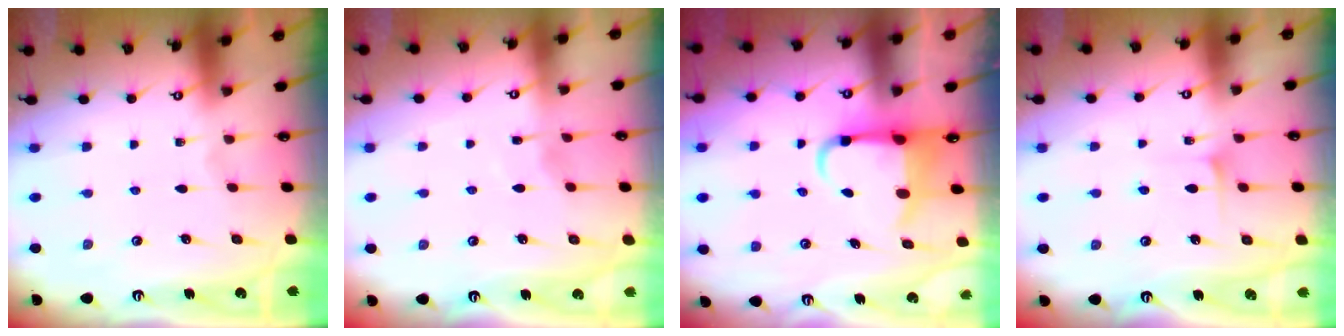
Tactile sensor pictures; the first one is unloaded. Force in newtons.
{"total": 2.8, "press": 2.8, "slide": 0.5}
{"total": 4.9, "press": 4.7, "slide": 1.5}
{"total": 5.5, "press": 5.5, "slide": 0.7}